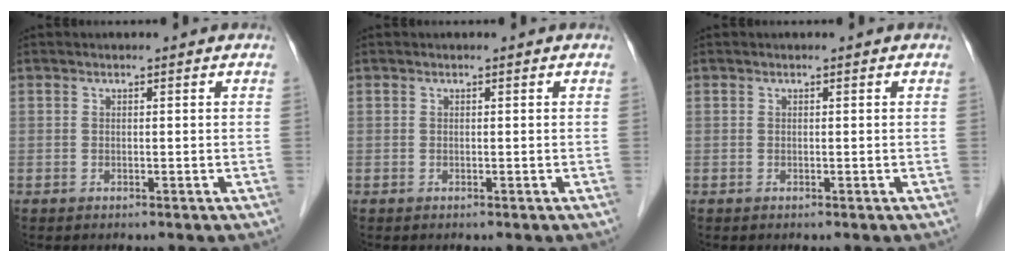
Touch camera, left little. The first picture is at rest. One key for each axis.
{"total": 0.0}
{"total": 0.0}